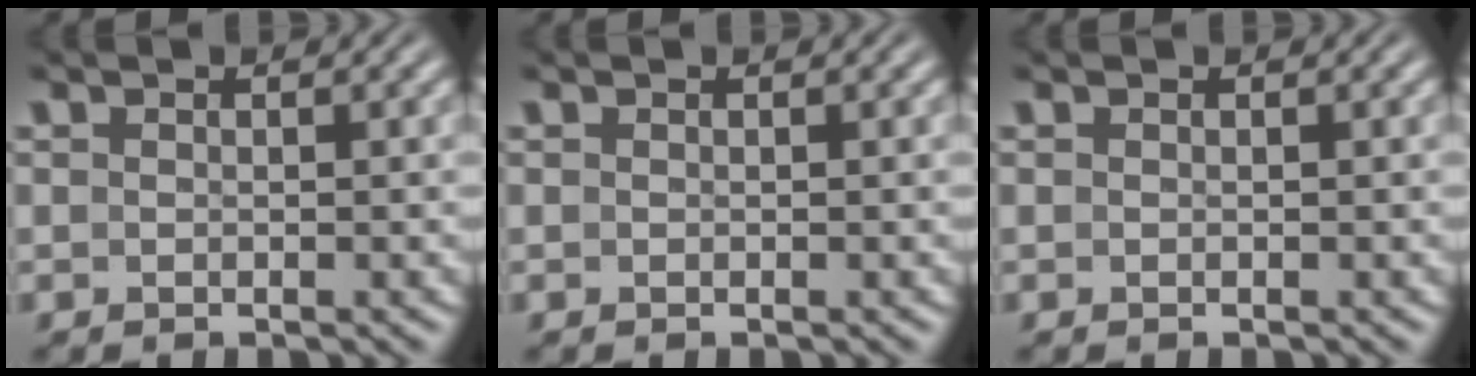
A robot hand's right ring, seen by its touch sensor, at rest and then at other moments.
{"total": 0.0}
{"total": 0.0}